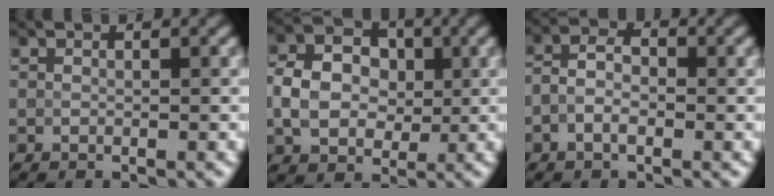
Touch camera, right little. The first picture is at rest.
{"total": 4.9, "force": [-0.3, 4.0, 2.7], "torque": [-0.051, 0.004, -0.010]}
{"total": 2.0, "force": [-0.7, 1.0, 1.6], "torque": [-0.031, 0.006, -0.021]}